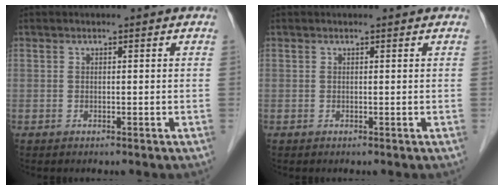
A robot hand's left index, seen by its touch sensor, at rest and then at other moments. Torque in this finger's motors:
{"motor_torque": [0.03, -0.07, -0.01, -0.01]}